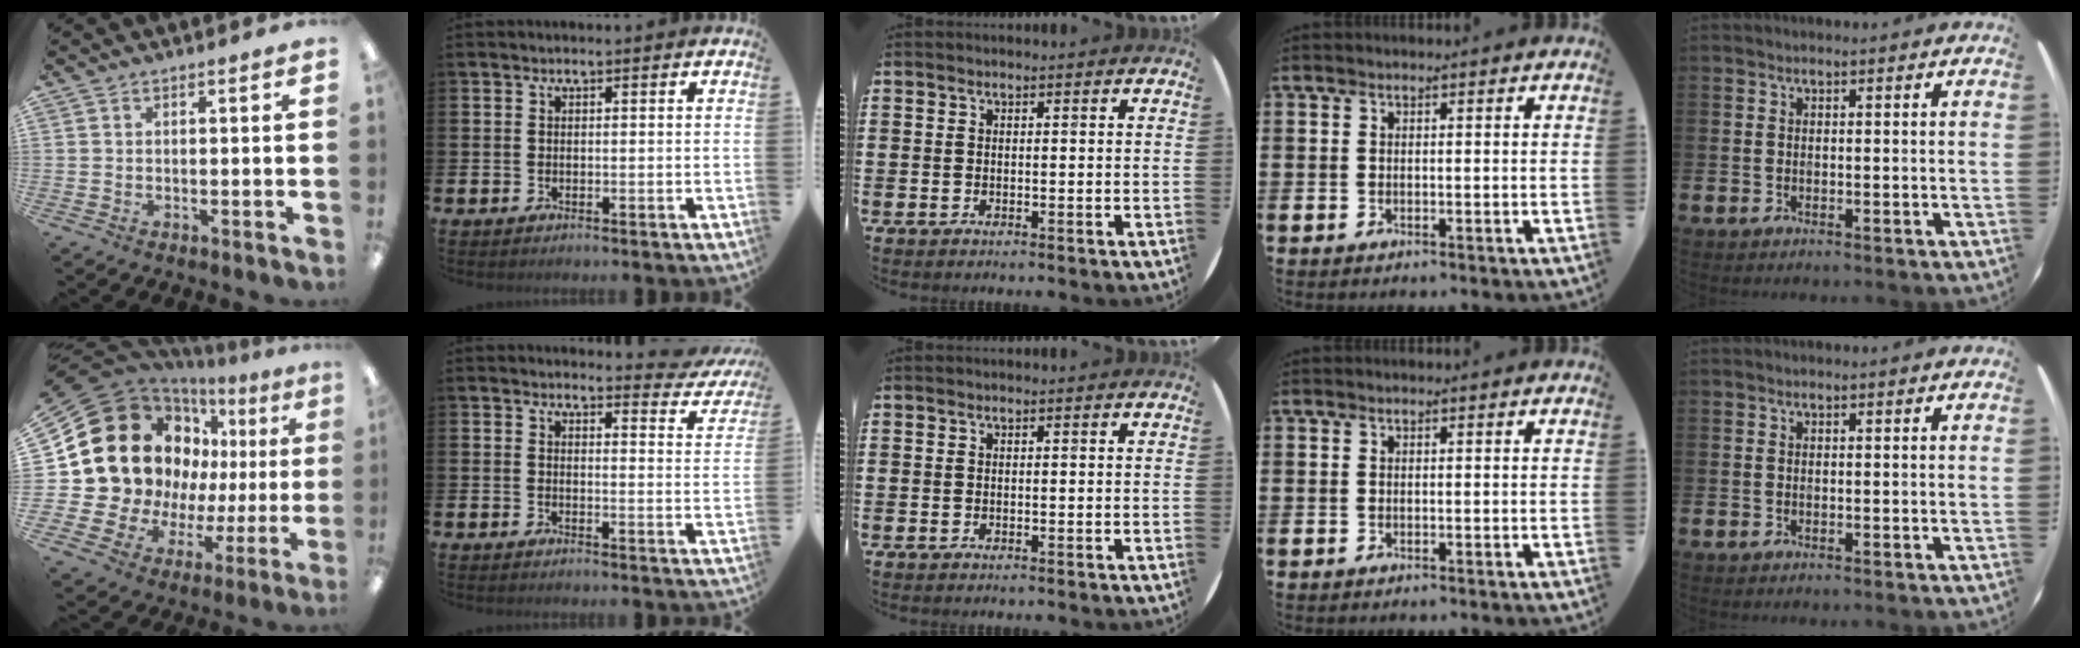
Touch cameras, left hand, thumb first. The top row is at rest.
{"thumb": {"total": 25.9, "force": [7.5, 20.7, 13.7], "torque": [-0.296, -0.044, 0.179]}, "index": {"total": 2.9, "force": [2.8, 0.6, 0.3], "torque": [0.008, -0.023, 0.044]}}